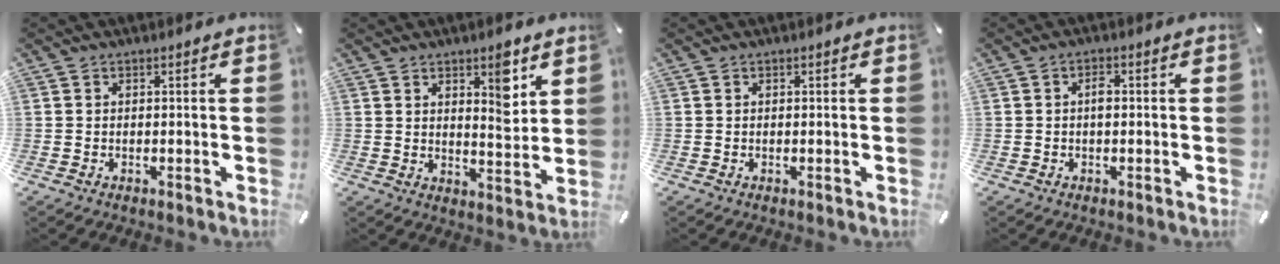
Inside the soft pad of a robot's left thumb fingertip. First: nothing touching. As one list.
[{"total": 8.0, "force": [4.6, 3.6, 5.4], "torque": [-0.055, -0.033, 0.070]}, {"total": 0.0}, {"total": 2.2, "force": [0.0, 1.1, 1.9], "torque": [-0.031, 0.003, -0.005]}]